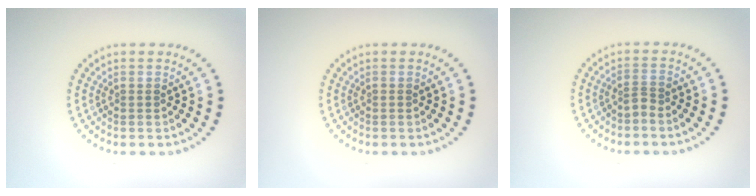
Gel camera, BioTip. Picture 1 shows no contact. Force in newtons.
{"total": 0.0}
{"total": 0.9, "press": 0.5, "slide": 0.7}